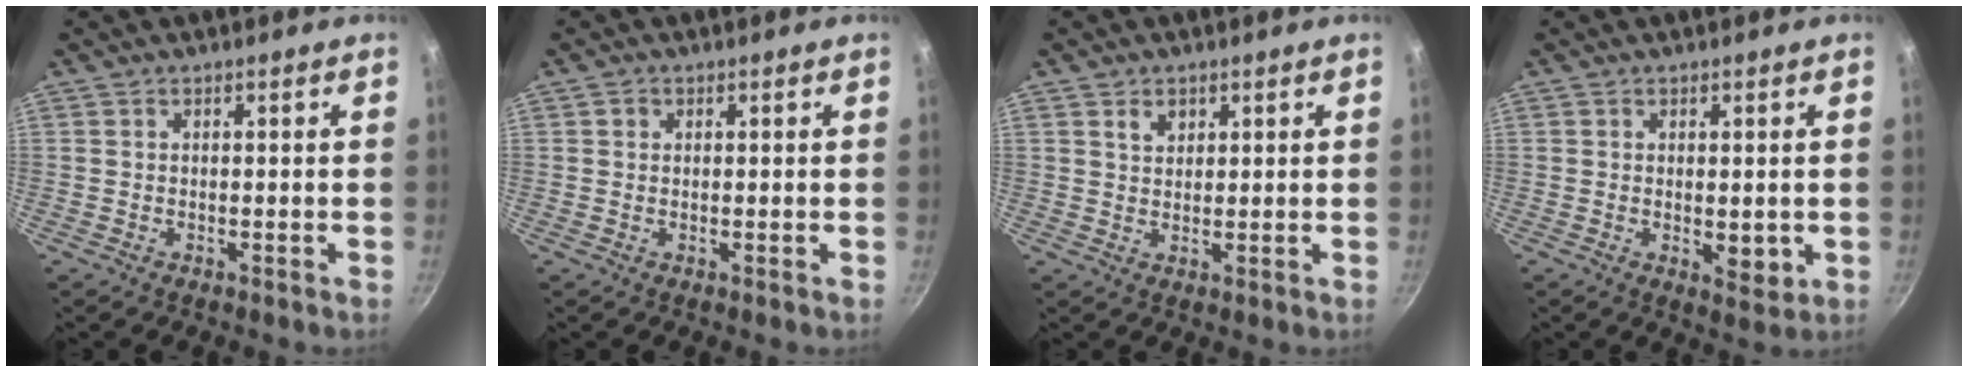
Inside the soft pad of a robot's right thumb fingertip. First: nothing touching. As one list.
[{"total": 1.0, "force": [0.3, 0.9, 0.4], "torque": [-0.006, 0.004, 0.005]}, {"total": 2.8, "force": [1.3, 2.1, 1.3], "torque": [-0.011, -0.002, 0.023]}, {"total": 4.0, "force": [-0.2, 2.0, 3.5], "torque": [-0.048, -0.015, 0.000]}]